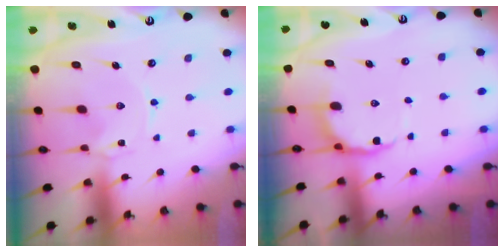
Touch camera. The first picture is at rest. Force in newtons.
{"total": 6.6, "press": 6.0, "slide": 2.8}